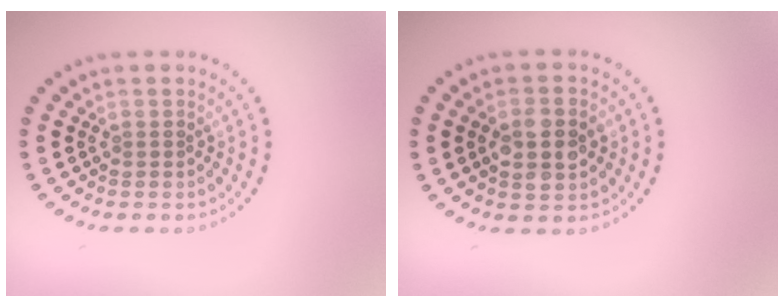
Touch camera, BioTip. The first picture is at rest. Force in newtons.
{"total": 3.9, "press": 3.9, "slide": 0.2}